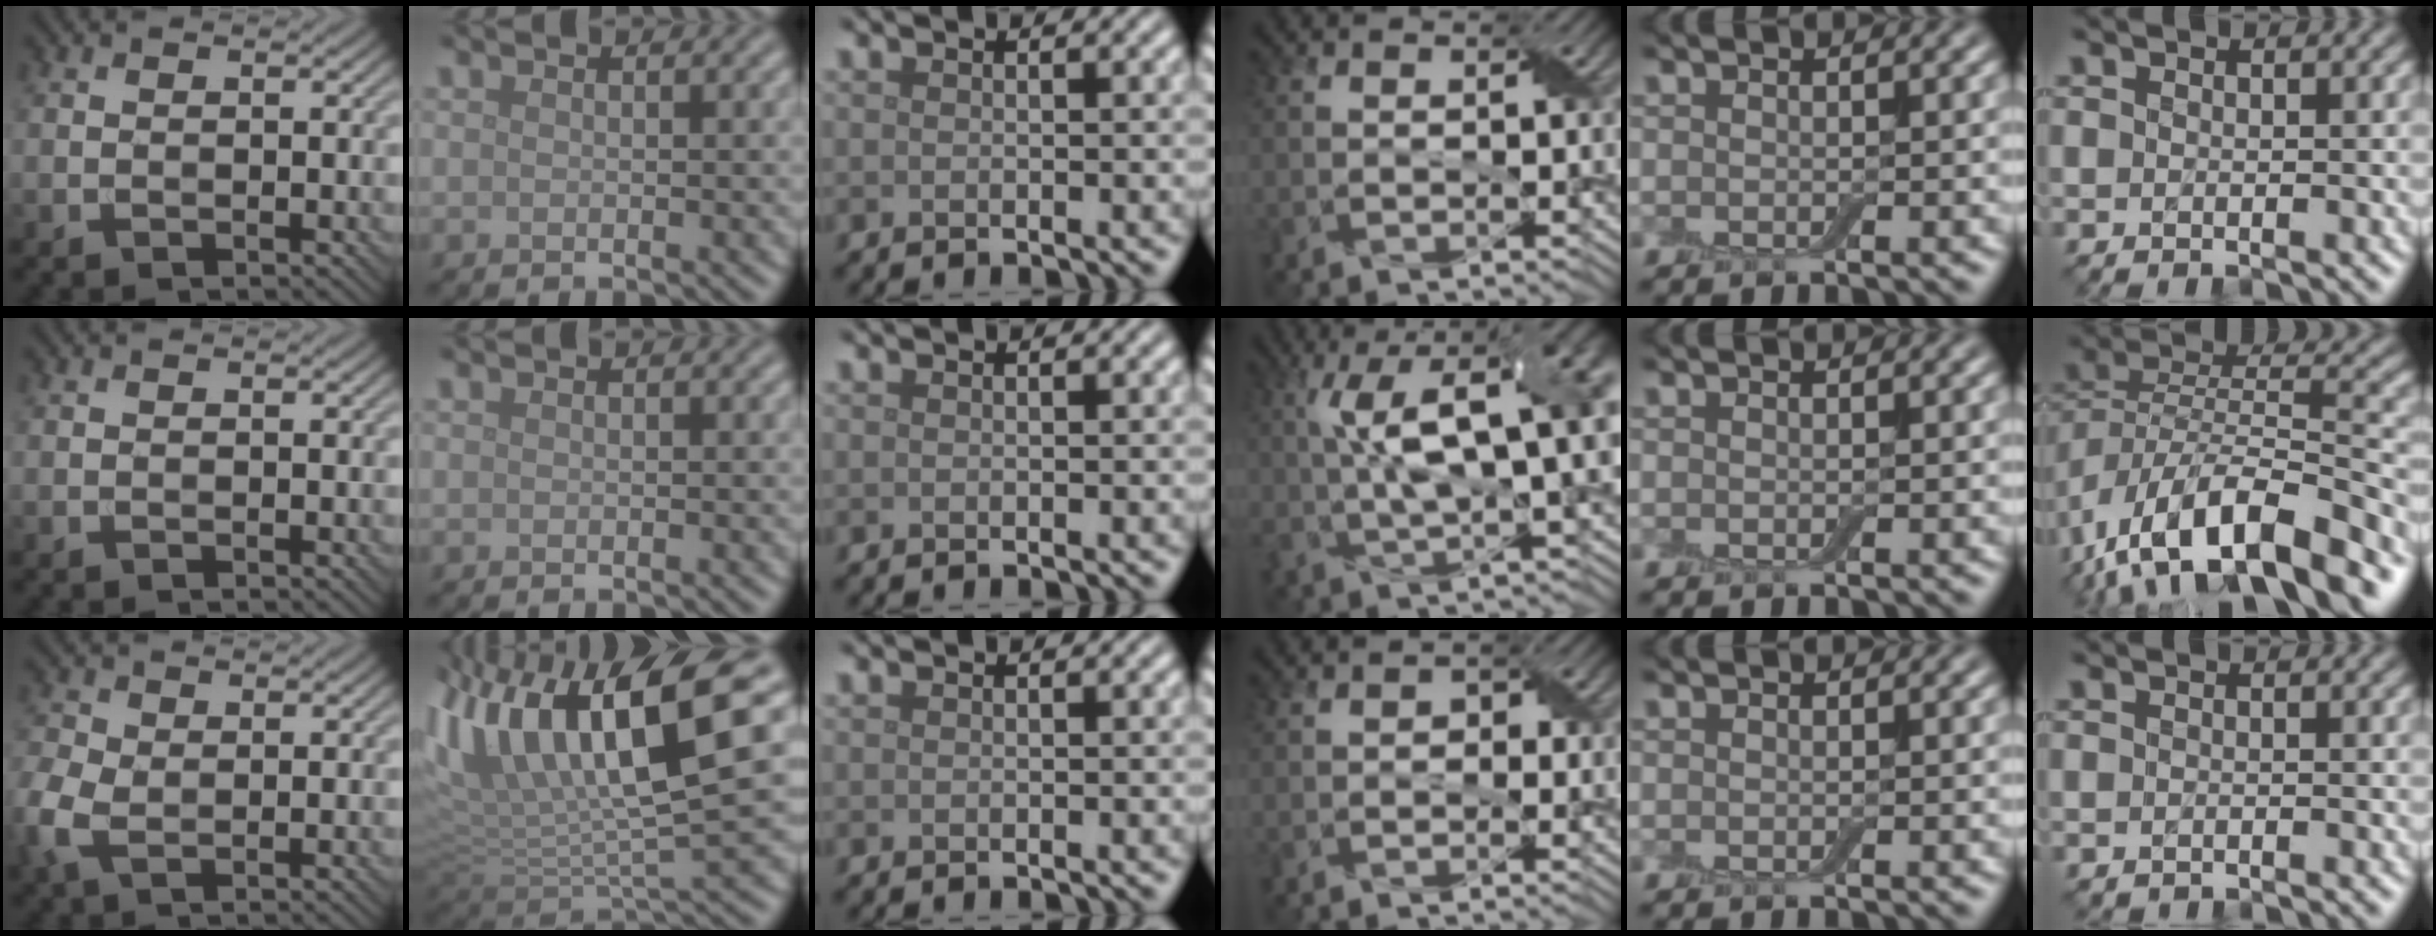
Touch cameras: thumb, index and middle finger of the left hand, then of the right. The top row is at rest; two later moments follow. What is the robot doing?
{"motion": "peel", "object": "aluminum foil"}